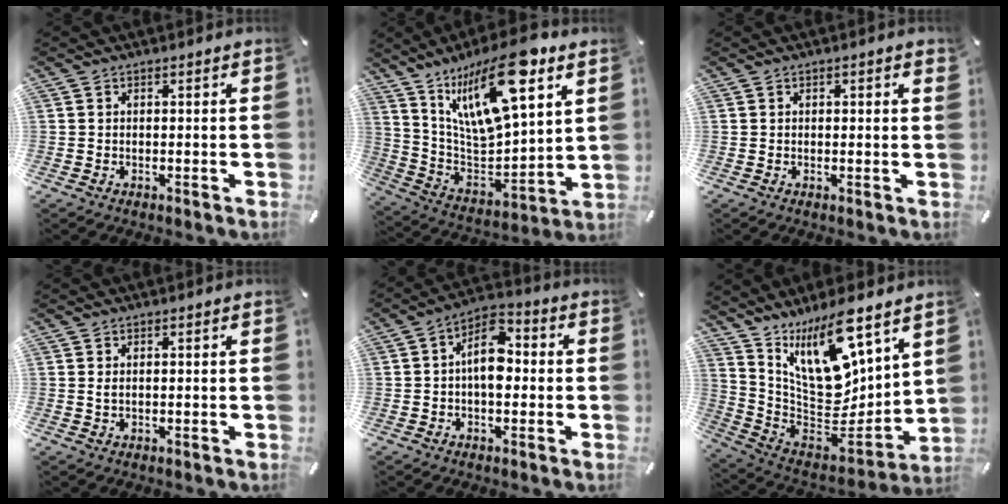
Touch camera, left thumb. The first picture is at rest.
{"total": 21.6, "force": [13.2, 7.7, 15.2], "torque": [-0.287, -0.085, 0.218]}
{"total": 0.9, "force": [0.3, 0.3, 0.8], "torque": [-0.016, 0.002, 0.005]}
{"total": 1.1, "force": [0.2, 0.4, 1.0], "torque": [-0.020, 0.001, 0.003]}
{"total": 9.2, "force": [-0.3, 5.5, 7.4], "torque": [-0.112, 0.008, -0.008]}
{"total": 16.2, "force": [10.1, 7.5, 10.2], "torque": [-0.173, -0.108, 0.179]}